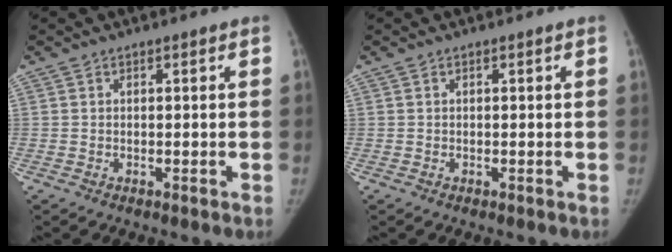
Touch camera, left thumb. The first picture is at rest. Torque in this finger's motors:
{"motor_torque": [0.05, 0.04, 0.26, -0.31, 0.03]}